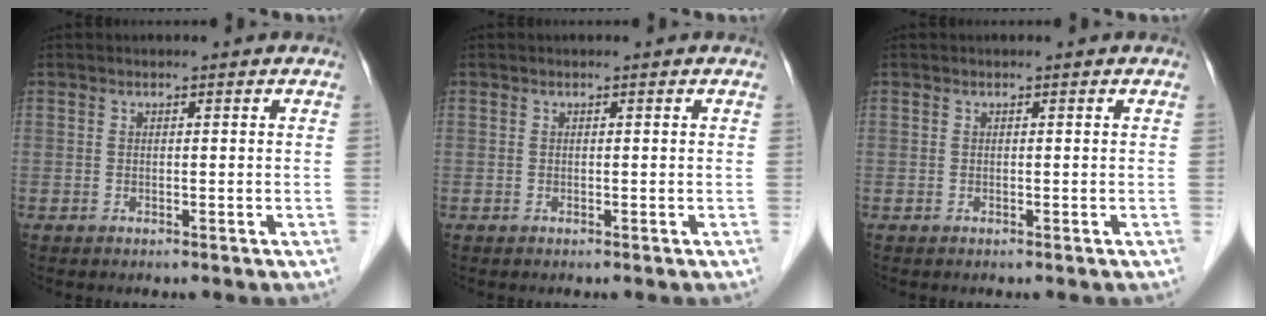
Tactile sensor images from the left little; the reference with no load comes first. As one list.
[{"total": 0.0}, {"total": 0.0}]